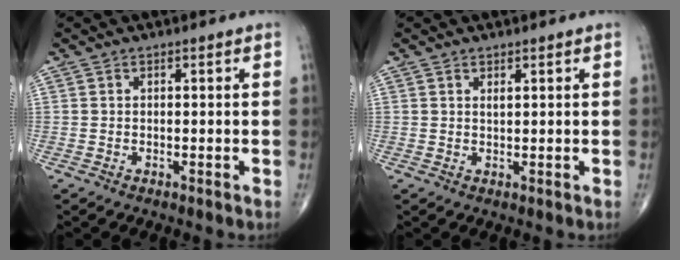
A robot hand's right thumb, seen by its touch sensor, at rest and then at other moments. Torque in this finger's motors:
{"motor_torque": [-0.43, 0.26, -0.11, 0.02, 0.06]}